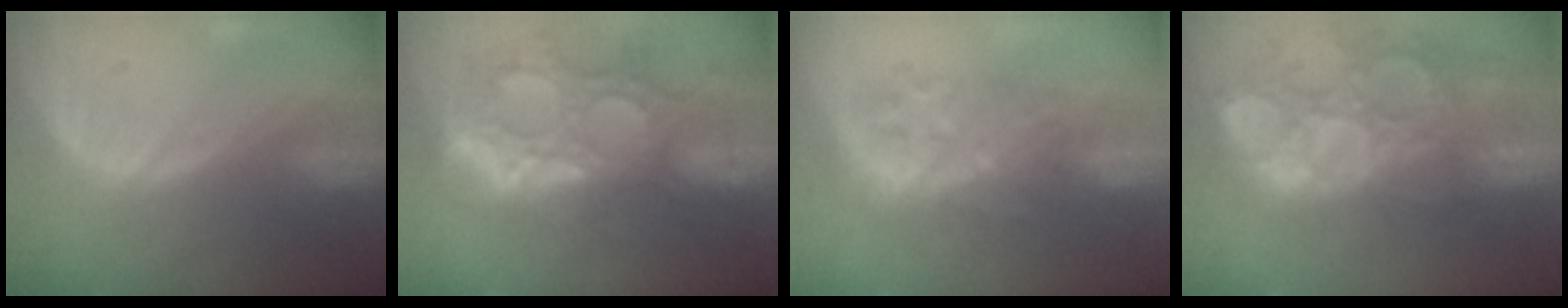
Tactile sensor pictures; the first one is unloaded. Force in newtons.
{"total": 14.5, "press": 12.1, "slide": 7.9}
{"total": 7.9, "press": 7.4, "slide": 2.7}
{"total": 15.2, "press": 12.6, "slide": 8.5}